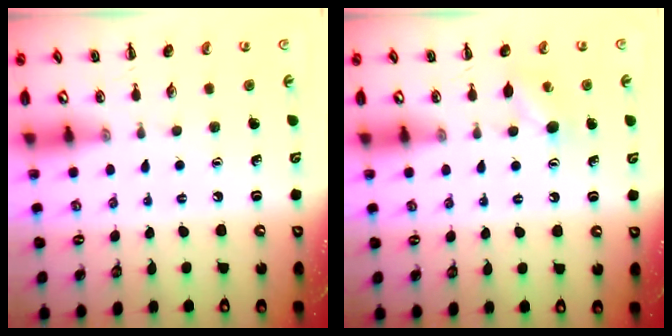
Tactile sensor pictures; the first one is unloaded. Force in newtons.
{"total": 5.3, "press": 5.0, "slide": 1.5}